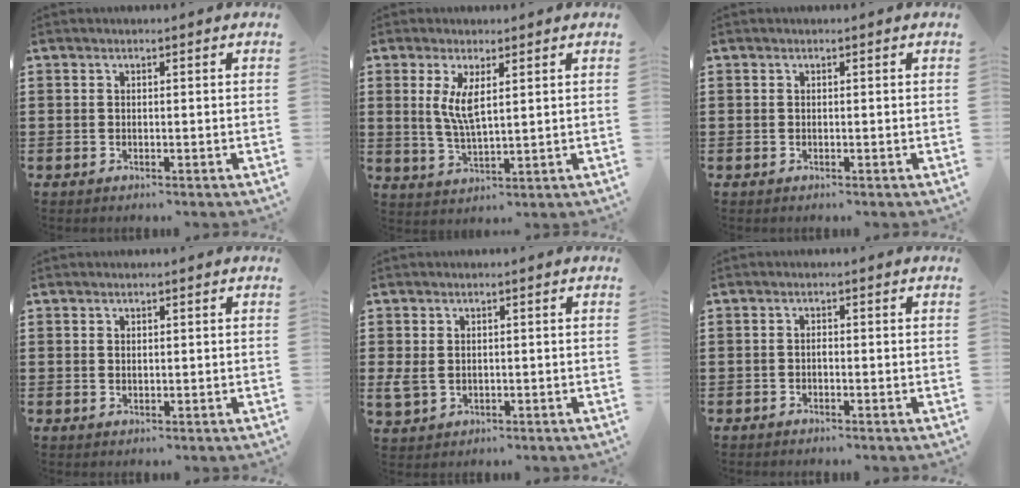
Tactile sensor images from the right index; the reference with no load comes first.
{"total": 5.0, "force": [1.6, 1.4, 4.5], "torque": [-0.094, 0.000, 0.028]}
{"total": 0.0}
{"total": 0.6, "force": [0.3, 0.5, 0.3], "torque": [-0.007, 0.004, 0.006]}
{"total": 2.1, "force": [0.2, 1.7, 1.2], "torque": [-0.036, 0.002, 0.000]}
{"total": 0.7, "force": [-0.5, 0.3, 0.5], "torque": [-0.012, -0.003, -0.008]}